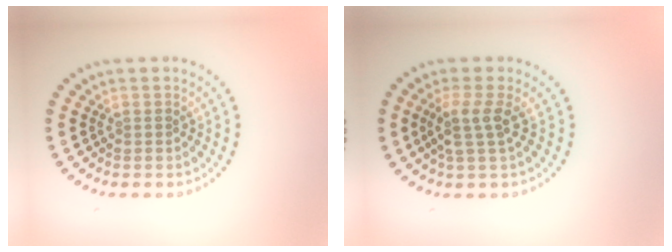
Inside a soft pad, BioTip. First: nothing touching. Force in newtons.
{"total": 2.5, "press": 2.0, "slide": 1.6}